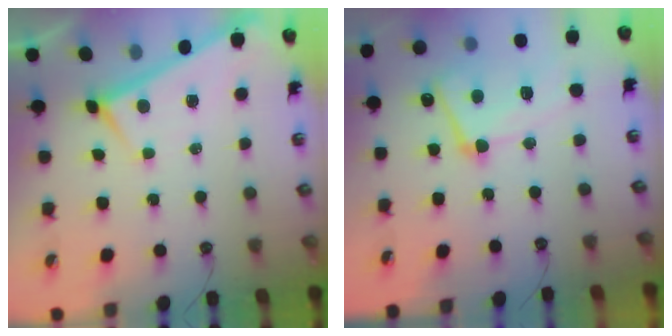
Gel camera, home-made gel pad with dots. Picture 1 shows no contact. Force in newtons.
{"total": 11.6, "press": 11.5, "slide": 1.2}